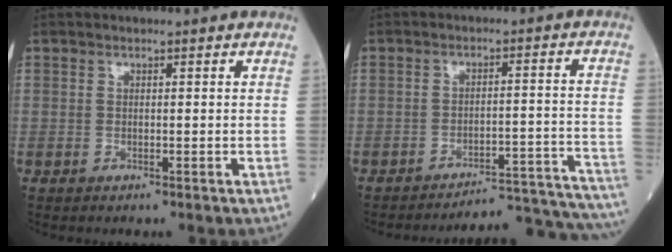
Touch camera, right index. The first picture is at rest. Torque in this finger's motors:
{"motor_torque": [0.33, -0.54, 0.00, -0.07]}